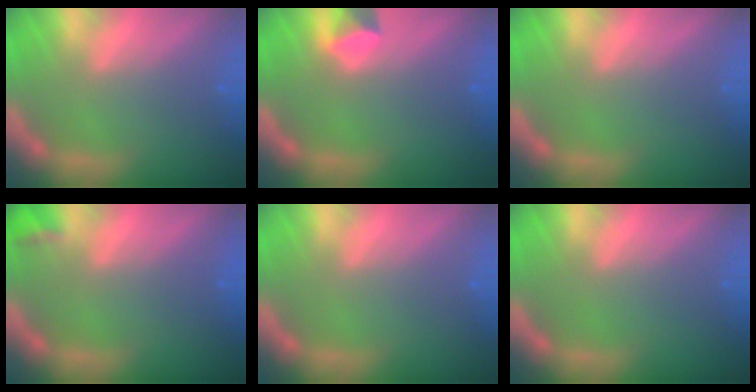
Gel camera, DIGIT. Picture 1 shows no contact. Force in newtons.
{"total": 1.9}
{"total": 0.0}
{"total": 1.4}
{"total": 0.0}
{"total": 0.0}